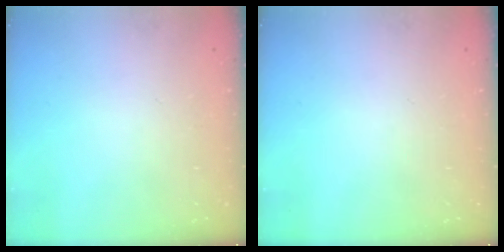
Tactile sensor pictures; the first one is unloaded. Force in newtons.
{"total": 0.0}